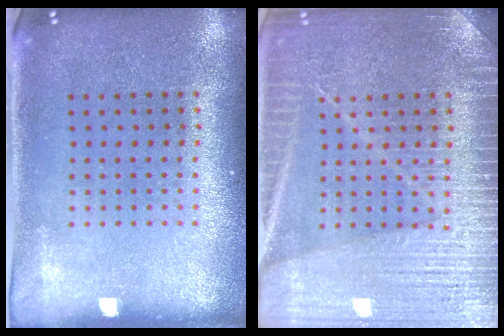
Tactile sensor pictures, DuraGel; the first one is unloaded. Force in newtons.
{"total": 3.9, "press": 3.9, "slide": 0.5}